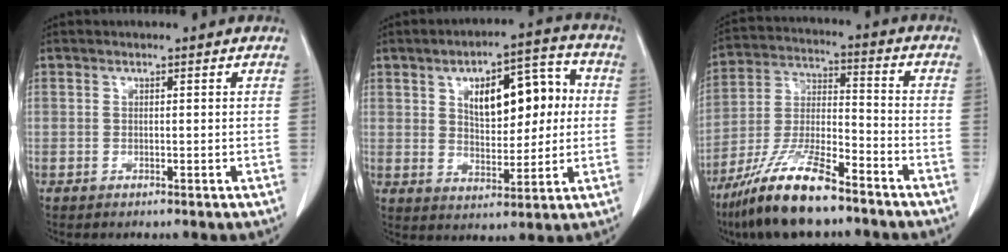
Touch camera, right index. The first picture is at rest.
{"total": 12.1, "force": [2.6, 5.7, 10.4], "torque": [-0.147, 0.030, 0.045]}
{"total": 14.3, "force": [-10.4, 2.6, 9.5], "torque": [-0.191, -0.016, -0.191]}